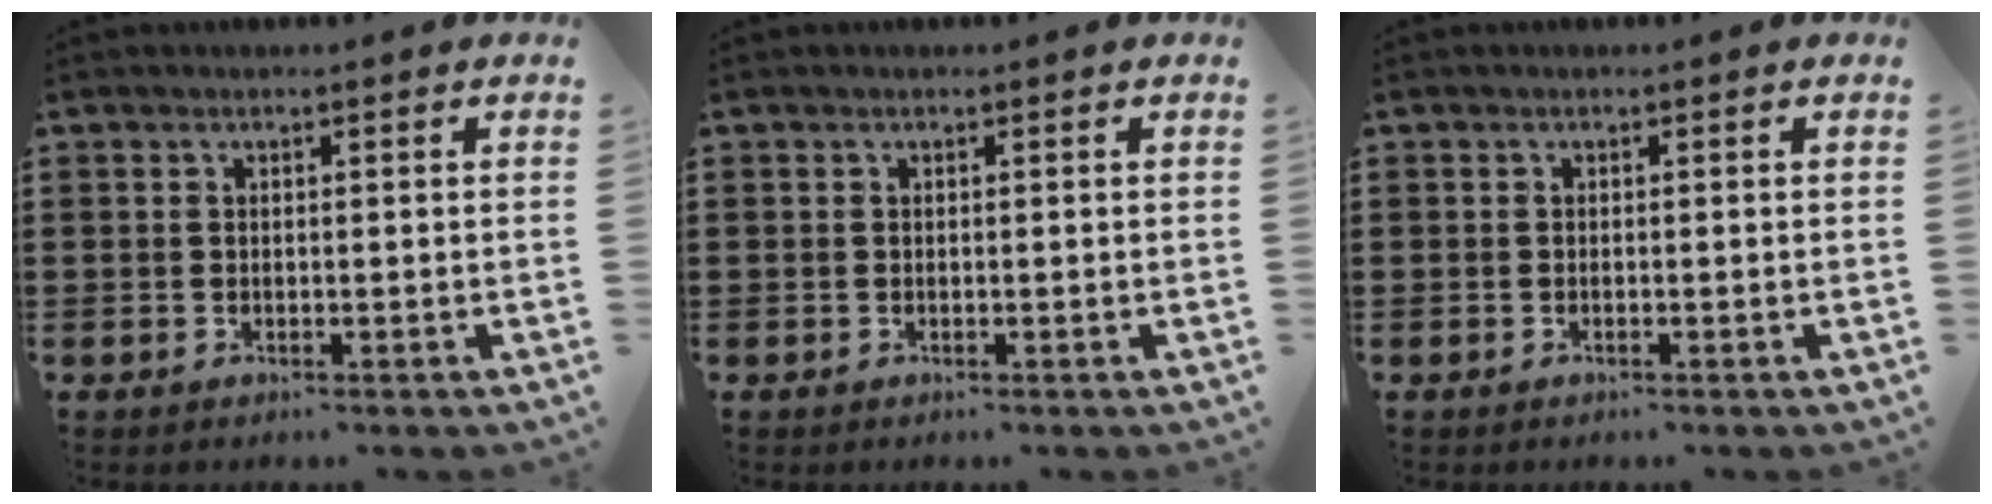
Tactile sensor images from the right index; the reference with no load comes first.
{"total": 0.0}
{"total": 0.0}